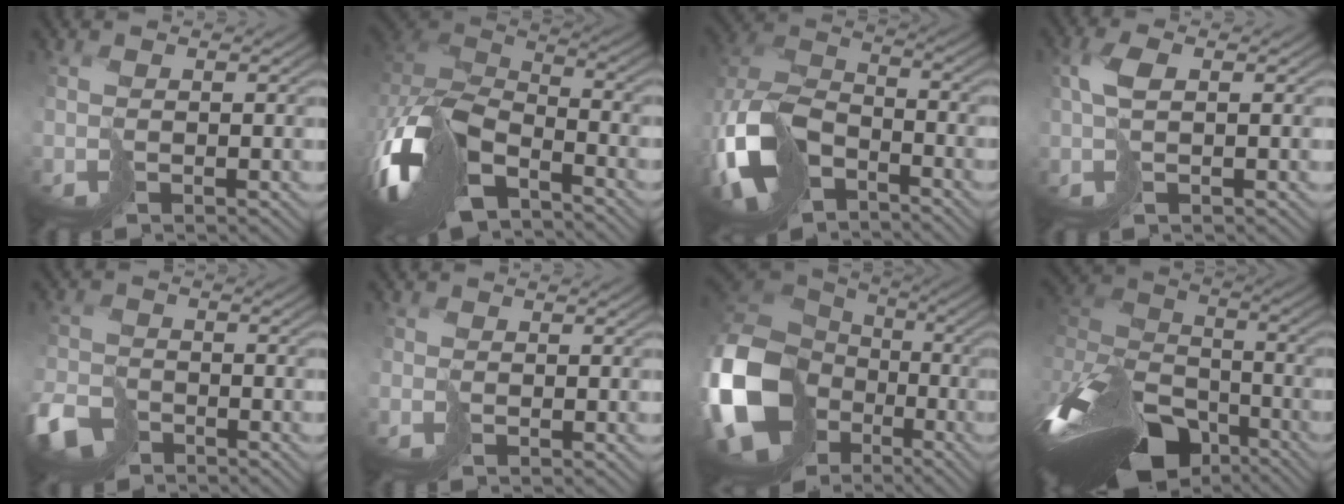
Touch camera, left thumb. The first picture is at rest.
{"total": 15.1, "force": [-7.5, 7.8, 10.5], "torque": [-0.277, -0.022, -0.136]}
{"total": 13.8, "force": [-6.8, 8.5, 8.5], "torque": [-0.221, -0.030, -0.134]}
{"total": 3.1, "force": [0.7, 1.2, 2.8], "torque": [-0.062, 0.007, 0.014]}
{"total": 6.3, "force": [-4.7, 3.4, 2.5], "torque": [-0.059, -0.014, -0.100]}
{"total": 0.9, "force": [-0.4, 0.7, 0.2], "torque": [-0.003, -0.002, -0.008]}
{"total": 19.8, "force": [-5.3, 15.7, 10.9], "torque": [-0.311, -0.049, -0.084]}
{"total": 16.8, "force": [-9.3, 9.4, 10.4], "torque": [-0.270, -0.009, -0.146]}